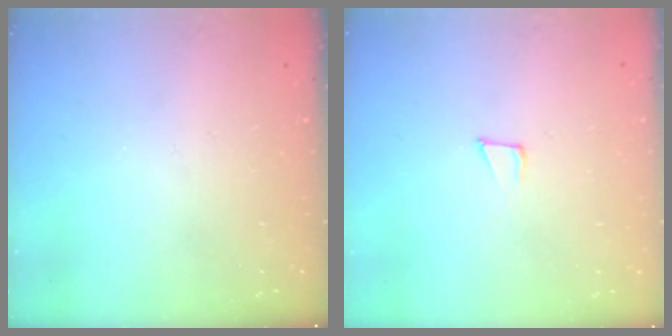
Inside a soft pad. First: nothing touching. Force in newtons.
{"total": 7.0, "press": 6.8, "slide": 1.4}